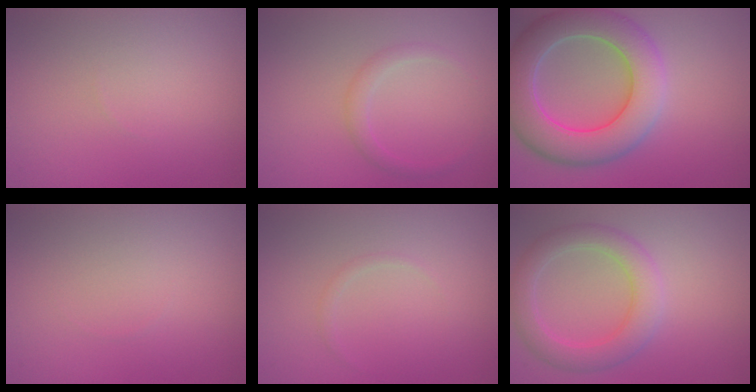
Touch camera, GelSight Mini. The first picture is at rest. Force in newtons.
{"total": 1.5, "press": 1.5, "slide": 0.1}
{"total": 8.9, "press": 8.8, "slide": 0.4}
{"total": 0.0}
{"total": 0.5, "press": 0.5, "slide": 0.0}
{"total": 4.1, "press": 4.1, "slide": 0.1}